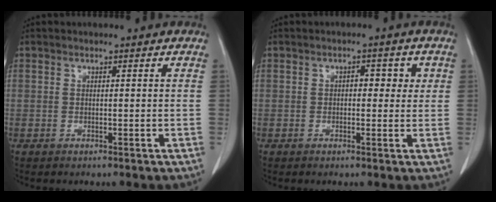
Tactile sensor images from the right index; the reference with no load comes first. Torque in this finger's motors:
{"motor_torque": [0.09, 0.26, 0.06, 0.01]}